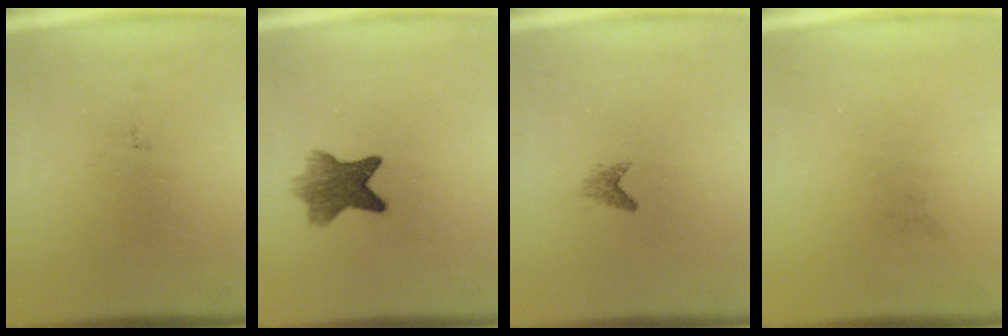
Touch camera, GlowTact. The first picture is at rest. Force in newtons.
{"total": 6.6}
{"total": 1.0}
{"total": 0.0}